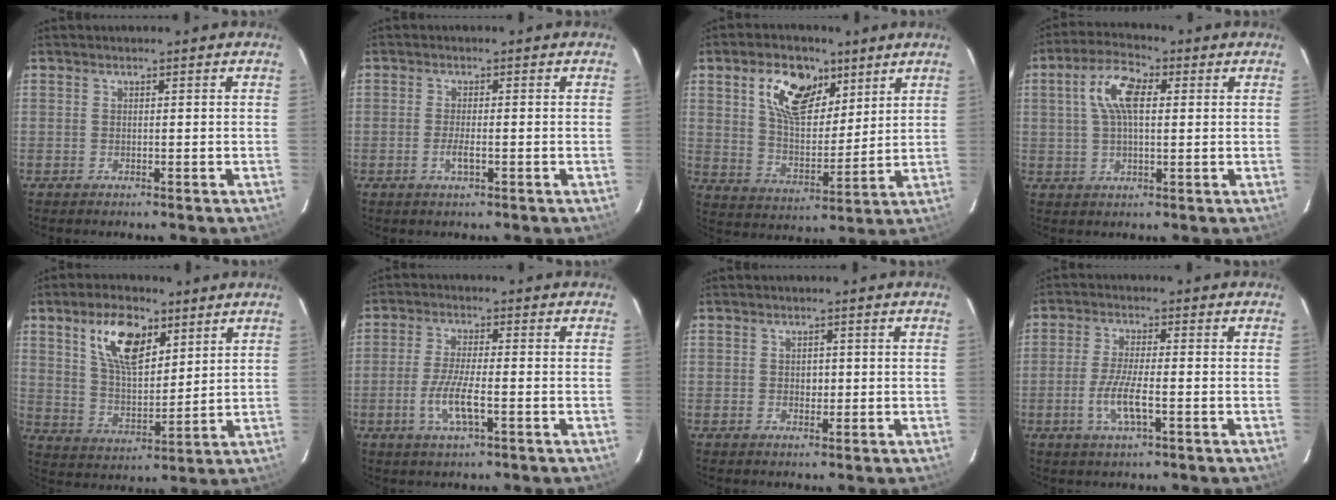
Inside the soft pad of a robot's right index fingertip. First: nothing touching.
{"total": 2.2, "force": [-0.9, 0.4, 1.9], "torque": [-0.042, -0.004, -0.017]}
{"total": 13.3, "force": [6.8, 7.5, 8.6], "torque": [-0.154, 0.016, 0.123]}
{"total": 8.3, "force": [1.9, 3.8, 7.1], "torque": [-0.140, 0.022, 0.034]}
{"total": 12.3, "force": [6.5, 5.9, 8.6], "torque": [-0.149, 0.013, 0.125]}
{"total": 6.6, "force": [-2.3, 1.3, 6.0], "torque": [-0.125, -0.008, -0.046]}
{"total": 1.5, "force": [0.0, 1.3, 0.7], "torque": [-0.008, 0.002, 0.000]}
{"total": 6.2, "force": [-2.1, 1.2, 5.7], "torque": [-0.118, -0.007, -0.042]}